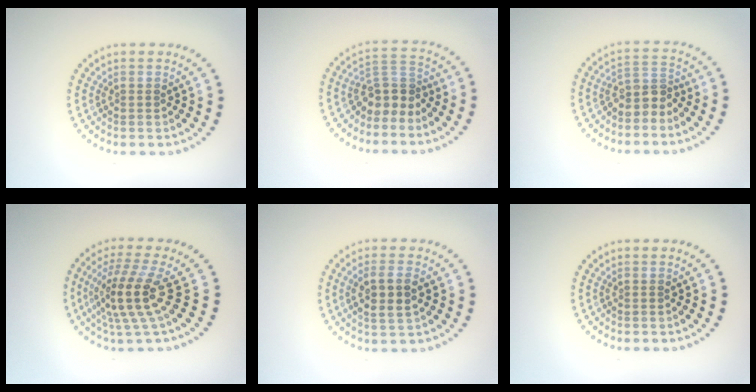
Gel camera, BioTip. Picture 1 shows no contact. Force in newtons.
{"total": 3.2, "press": 2.6, "slide": 1.9}
{"total": 2.5, "press": 1.9, "slide": 1.7}
{"total": 4.7, "press": 3.7, "slide": 2.8}
{"total": 2.9, "press": 2.7, "slide": 0.8}
{"total": 0.0}